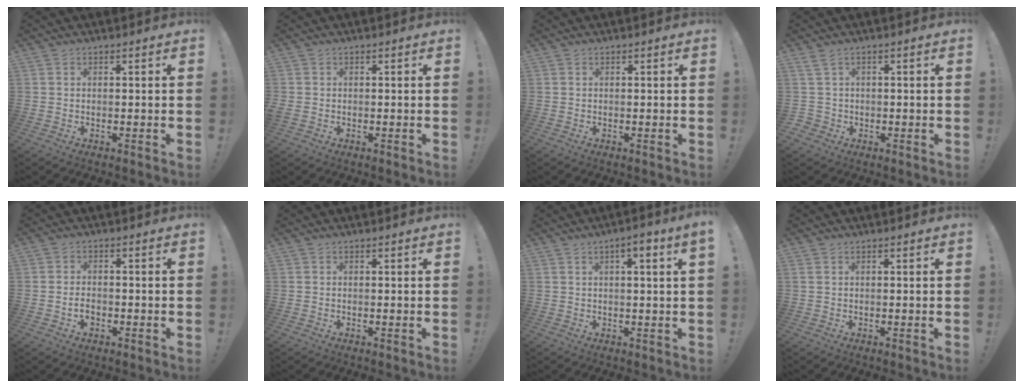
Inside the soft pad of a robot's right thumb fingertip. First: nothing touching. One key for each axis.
{"total": 0.7, "fx": -0.2, "fy": 0.6, "fz": 0.3, "tx": -0.010, "ty": 0.004, "tz": -0.002}
{"total": 0.0}
{"total": 2.7, "fx": 0.6, "fy": 2.5, "fz": 0.9, "tx": -0.023, "ty": 0.004, "tz": 0.015}
{"total": 3.2, "fx": -1.4, "fy": 2.0, "fz": 2.0, "tx": -0.031, "ty": 0.003, "tz": -0.027}
{"total": 0.0}
{"total": 4.2, "fx": 1.3, "fy": -0.2, "fz": 4.0, "tx": -0.063, "ty": -0.004, "tz": 0.016}
{"total": 0.7, "fx": 0.5, "fy": 0.2, "fz": 0.5, "tx": -0.015, "ty": 0.003, "tz": 0.010}